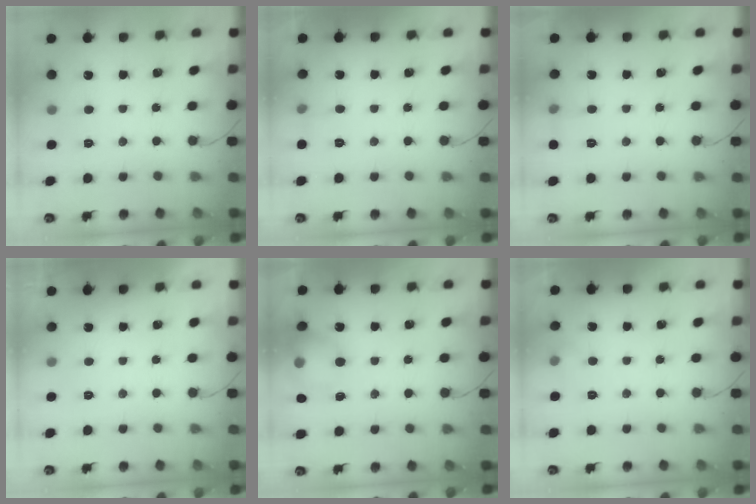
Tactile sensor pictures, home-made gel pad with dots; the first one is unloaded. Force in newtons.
{"total": 3.0, "press": 2.8, "slide": 1.0}
{"total": 4.6, "press": 4.3, "slide": 1.5}
{"total": 0.0}
{"total": 14.5, "press": 14.4, "slide": 1.9}
{"total": 5.8, "press": 3.2, "slide": 4.9}